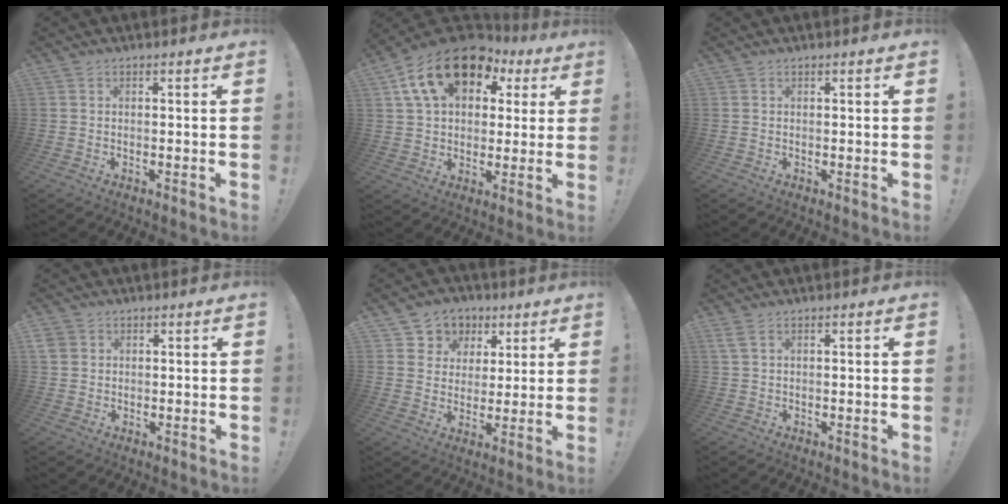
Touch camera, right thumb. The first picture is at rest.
{"total": 19.1, "force": [8.9, 12.1, 11.8], "torque": [-0.190, -0.030, 0.161]}
{"total": 0.0}
{"total": 3.7, "force": [1.4, 3.3, 1.0], "torque": [-0.010, -0.003, 0.027]}
{"total": 7.7, "force": [2.9, 7.0, 1.2], "torque": [-0.008, -0.024, 0.060]}
{"total": 2.3, "force": [1.1, 0.6, 2.0], "torque": [-0.039, 0.000, 0.022]}